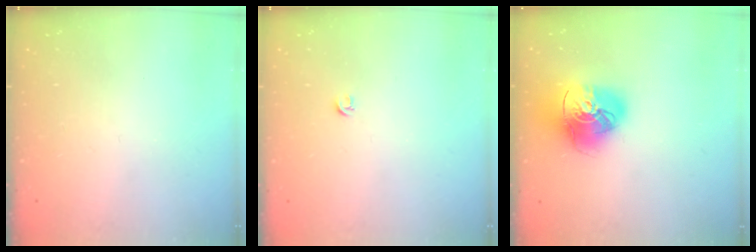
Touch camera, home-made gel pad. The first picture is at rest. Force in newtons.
{"total": 3.4, "press": 3.4, "slide": 0.5}
{"total": 16.2, "press": 16.1, "slide": 1.7}